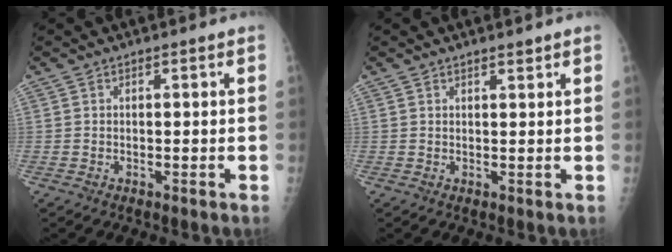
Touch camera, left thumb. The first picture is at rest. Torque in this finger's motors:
{"motor_torque": [-0.44, -0.09, -0.18, -0.09, -0.09]}